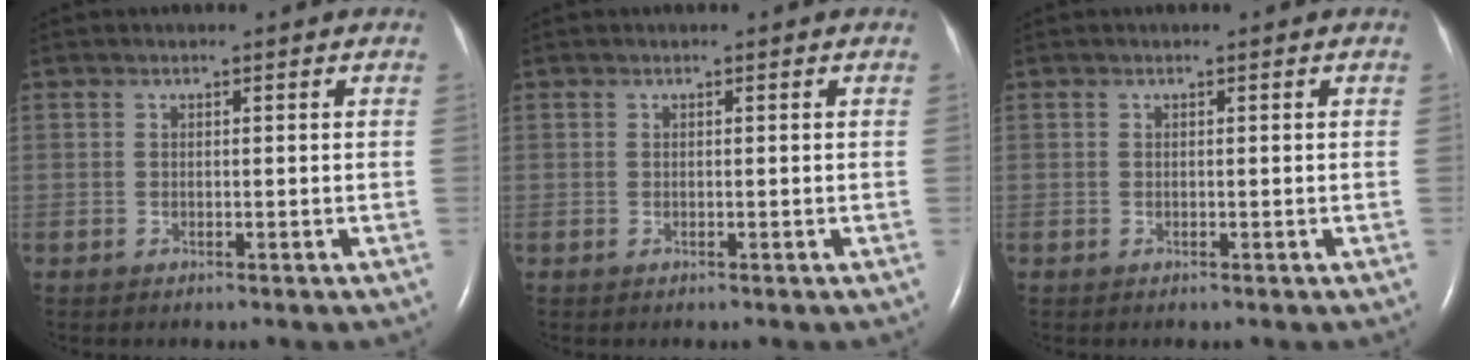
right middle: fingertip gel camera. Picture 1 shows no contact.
{"total": 0.0}
{"total": 0.0}